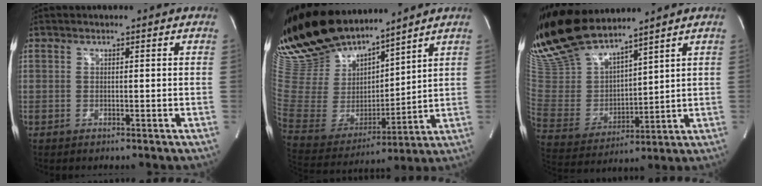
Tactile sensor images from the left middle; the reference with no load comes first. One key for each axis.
{"total": 20.2, "fx": 17.5, "fy": 5.3, "fz": 8.6, "tx": -0.180, "ty": 0.009, "tz": 0.345}
{"total": 15.0, "fx": 13.6, "fy": 2.1, "fz": 6.1, "tx": -0.134, "ty": -0.003, "tz": 0.283}